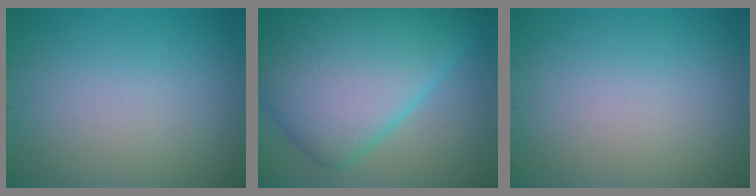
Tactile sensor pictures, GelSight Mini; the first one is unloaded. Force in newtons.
{"total": 13.3, "press": 13.3, "slide": 0.3}
{"total": 0.0}